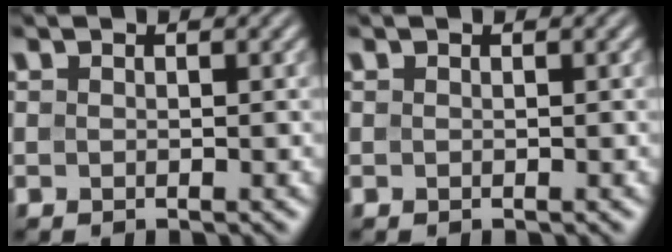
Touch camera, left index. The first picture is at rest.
{"total": 0.0}